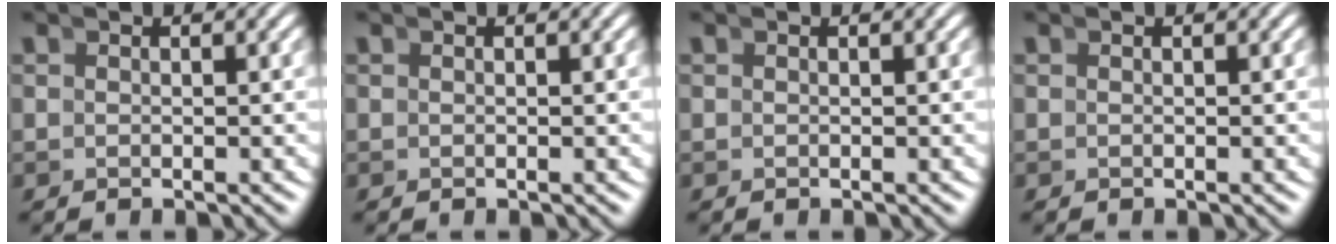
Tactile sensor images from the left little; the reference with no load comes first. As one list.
[{"total": 0.0}, {"total": 0.0}, {"total": 0.0}]